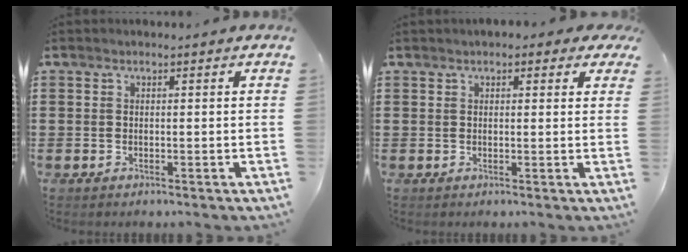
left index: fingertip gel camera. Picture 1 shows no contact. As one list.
[{"total": 1.4, "force": [0.9, 0.9, 0.6], "torque": [-0.017, 0.008, 0.015]}]